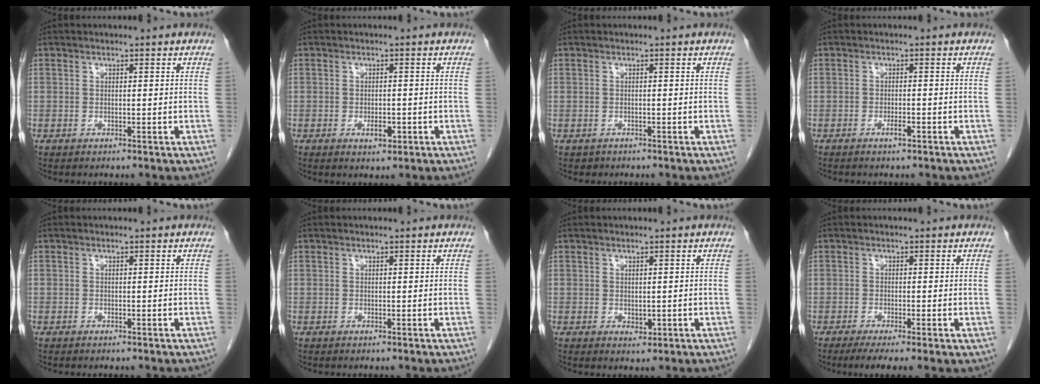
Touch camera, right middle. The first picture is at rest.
{"total": 2.3, "force": [-1.0, 0.9, 1.8], "torque": [-0.032, -0.001, -0.010]}
{"total": 0.9, "force": [-0.7, 0.6, 0.0], "torque": [-0.012, 0.001, -0.010]}
{"total": 1.3, "force": [-0.9, 0.1, 0.9], "torque": [-0.022, -0.002, -0.016]}
{"total": 0.0}
{"total": 0.0}
{"total": 1.2, "force": [-0.2, 0.7, 0.9], "torque": [-0.015, -0.005, 0.002]}
{"total": 6.1, "force": [-3.7, 1.0, 4.8], "torque": [-0.071, -0.018, -0.060]}